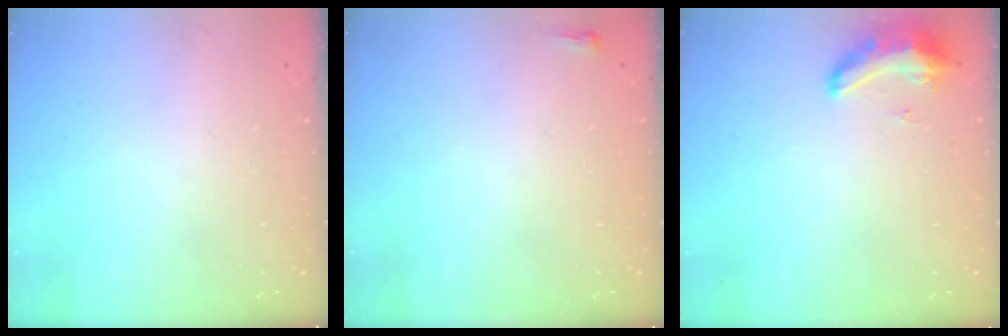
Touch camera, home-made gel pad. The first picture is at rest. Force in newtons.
{"total": 2.0, "press": 2.0, "slide": 0.5}
{"total": 8.7, "press": 8.5, "slide": 1.6}